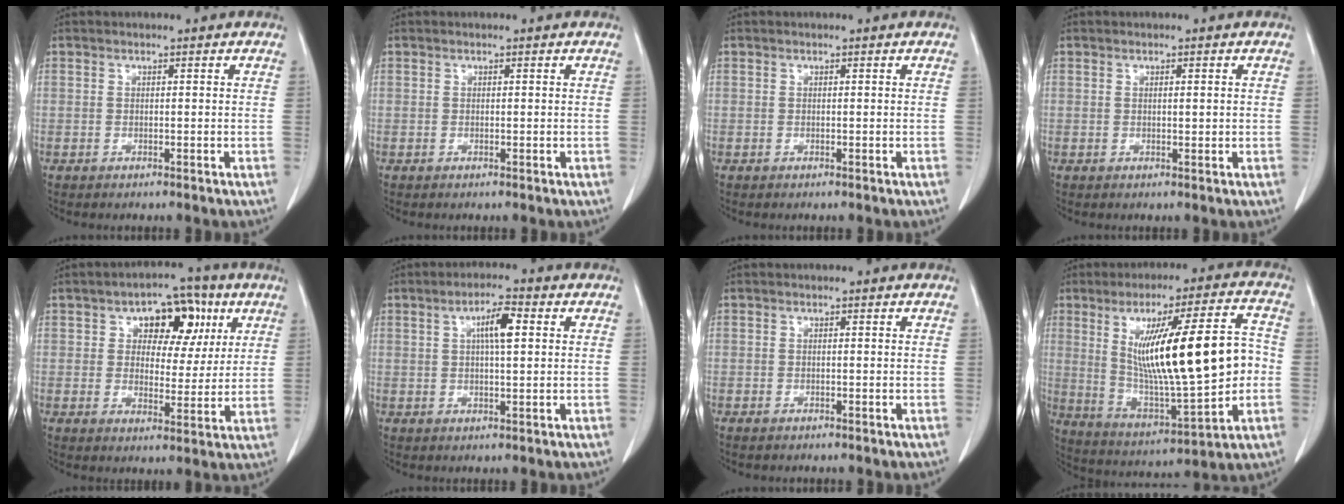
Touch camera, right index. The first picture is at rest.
{"total": 0.0}
{"total": 0.0}
{"total": 1.3, "force": [0.1, 0.3, 1.3], "torque": [-0.020, -0.002, 0.002]}
{"total": 9.8, "force": [3.8, 5.8, 6.9], "torque": [-0.080, 0.025, 0.053]}
{"total": 5.2, "force": [1.4, 1.0, 4.9], "torque": [-0.087, 0.008, 0.022]}
{"total": 0.5, "force": [-0.4, 0.1, 0.3], "torque": [-0.005, -0.001, -0.008]}
{"total": 21.1, "force": [1.3, 3.4, 20.8], "torque": [-0.348, 0.009, 0.032]}